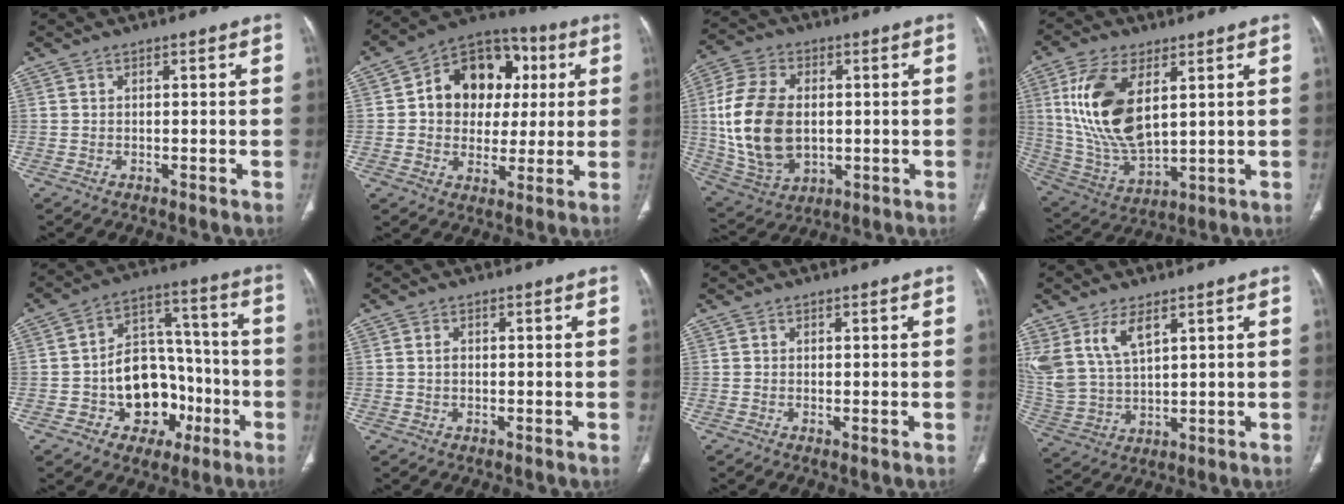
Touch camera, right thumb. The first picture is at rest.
{"total": 16.7, "force": [3.1, 12.9, 10.1], "torque": [-0.095, 0.016, 0.042]}
{"total": 18.2, "force": [0.3, 12.0, 13.7], "torque": [-0.267, -0.004, 0.019]}
{"total": 17.6, "force": [5.0, 8.9, 14.4], "torque": [-0.285, -0.022, 0.107]}
{"total": 15.4, "force": [-4.9, 11.4, 9.1], "torque": [-0.084, 0.053, -0.068]}
{"total": 1.2, "force": [0.0, 0.9, 0.8], "torque": [-0.014, 0.004, 0.000]}
{"total": 0.5, "force": [-0.1, 0.1, 0.5], "torque": [-0.013, -0.005, -0.003]}
{"total": 11.0, "force": [5.8, 5.6, 7.5], "torque": [-0.158, -0.017, 0.131]}